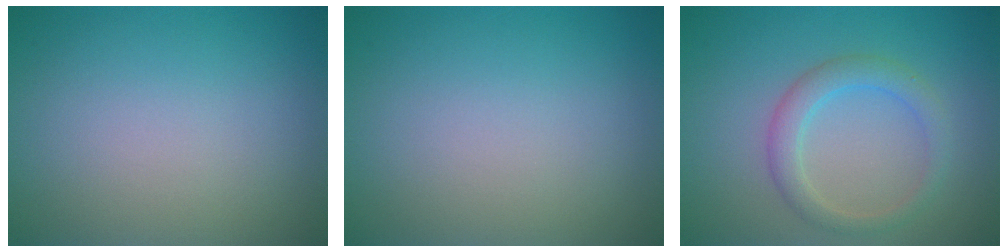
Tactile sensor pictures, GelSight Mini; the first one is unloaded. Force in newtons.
{"total": 0.0}
{"total": 2.7, "press": 2.7, "slide": 0.1}